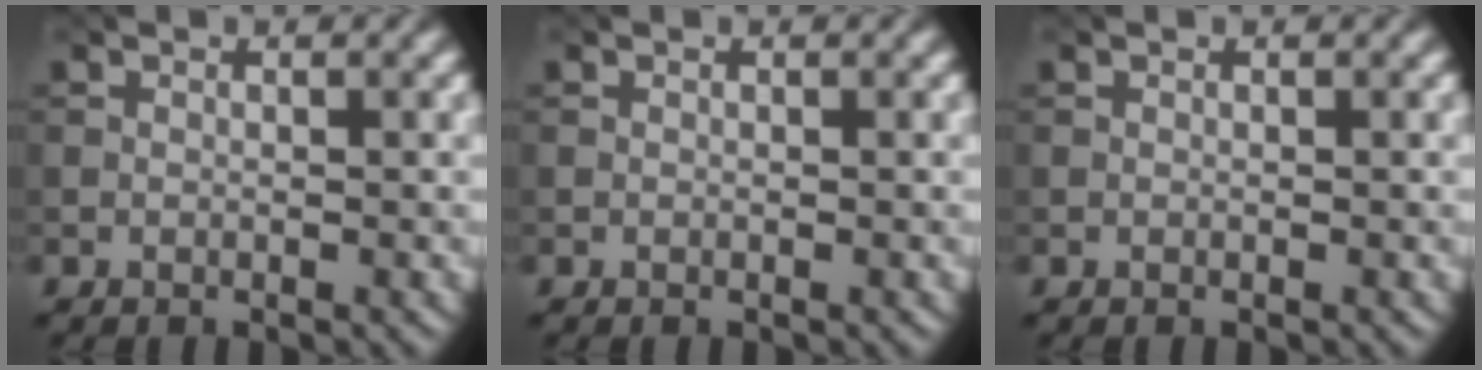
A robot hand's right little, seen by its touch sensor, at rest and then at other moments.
{"total": 0.0}
{"total": 0.0}